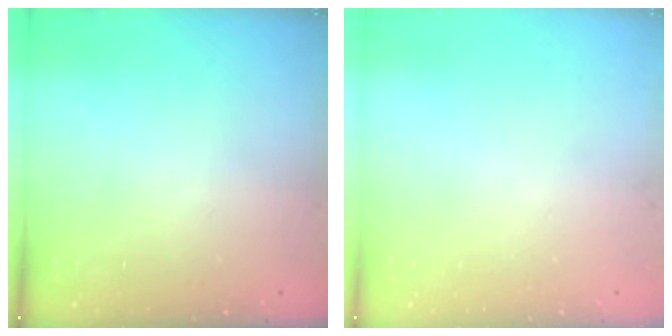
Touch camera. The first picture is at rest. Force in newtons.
{"total": 0.0}